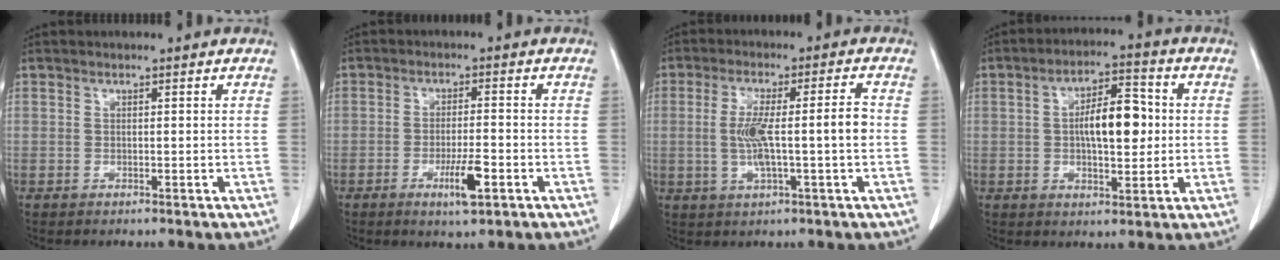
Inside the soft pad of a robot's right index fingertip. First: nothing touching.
{"total": 5.2, "force": [-2.4, 0.7, 4.6], "torque": [-0.082, -0.005, -0.039]}
{"total": 8.6, "force": [-0.7, 0.7, 8.6], "torque": [-0.160, 0.014, -0.010]}
{"total": 9.2, "force": [0.4, 3.5, 8.5], "torque": [-0.146, 0.015, 0.007]}